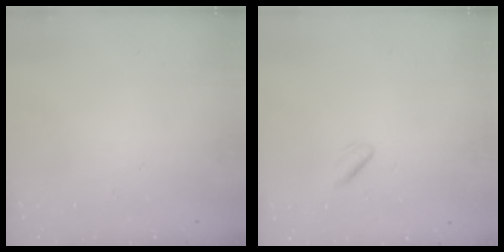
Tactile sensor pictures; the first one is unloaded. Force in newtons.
{"total": 1.4, "press": 1.1, "slide": 0.9}